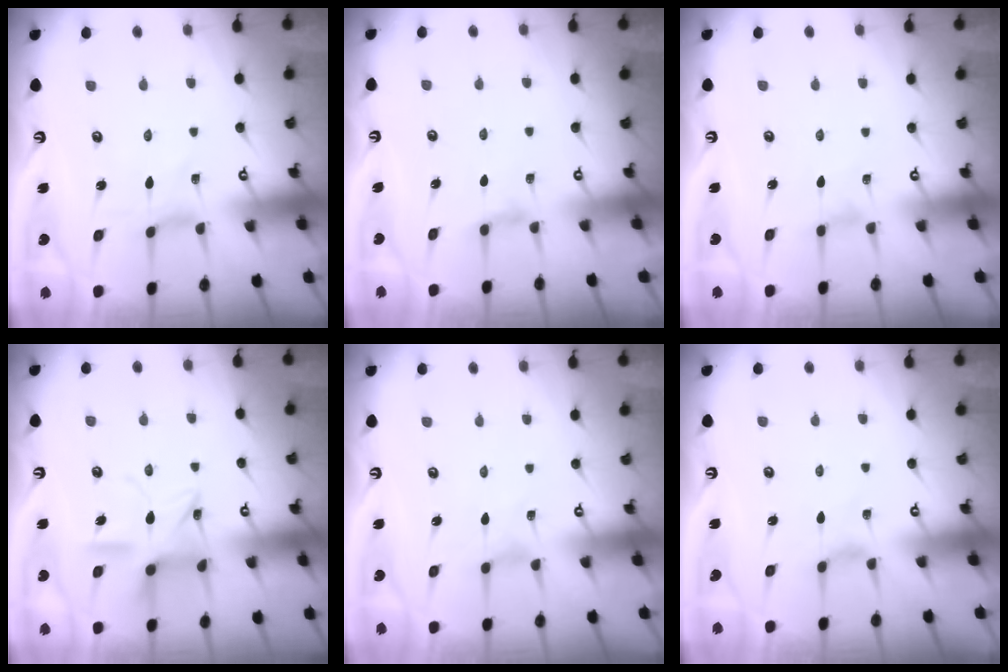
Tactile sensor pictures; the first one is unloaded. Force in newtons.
{"total": 2.3, "press": 2.3, "slide": 0.4}
{"total": 0.6, "press": 0.5, "slide": 0.3}
{"total": 13.4, "press": 13.3, "slide": 1.0}
{"total": 0.0}
{"total": 0.9, "press": 0.9, "slide": 0.2}